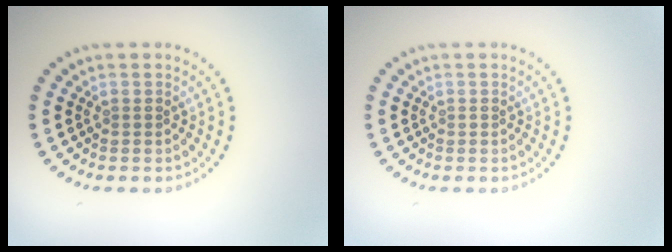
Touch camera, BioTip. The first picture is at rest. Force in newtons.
{"total": 0.0}